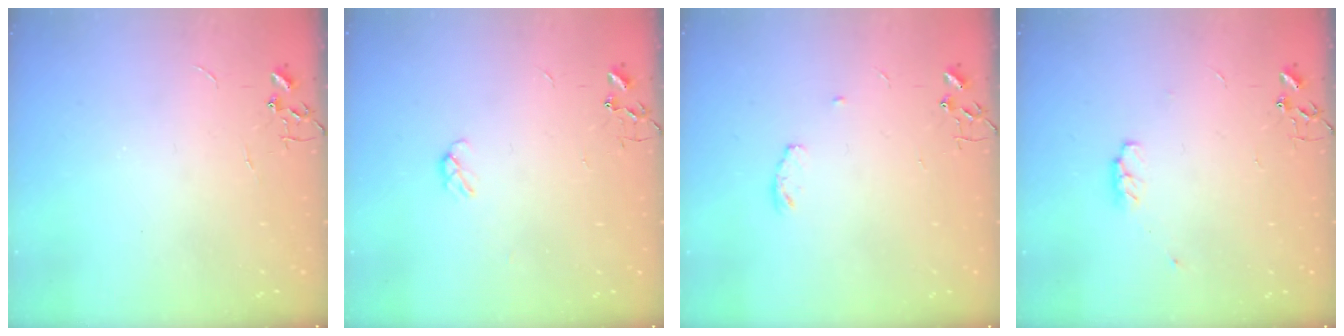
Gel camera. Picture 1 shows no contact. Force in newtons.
{"total": 3.7, "press": 3.7, "slide": 0.6}
{"total": 4.0, "press": 4.0, "slide": 0.6}
{"total": 4.0, "press": 4.0, "slide": 0.6}